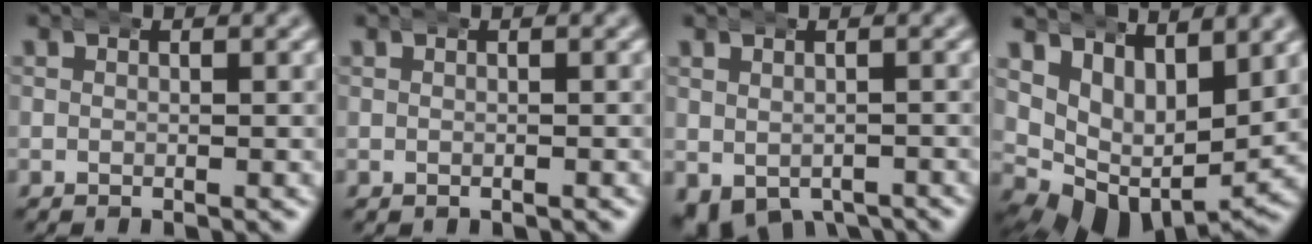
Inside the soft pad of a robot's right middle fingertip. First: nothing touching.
{"total": 0.0}
{"total": 5.4, "force": [-3.7, 3.1, 2.4], "torque": [-0.041, -0.027, -0.040]}
{"total": 8.6, "force": [0.7, 6.4, 5.7], "torque": [-0.118, -0.033, 0.018]}